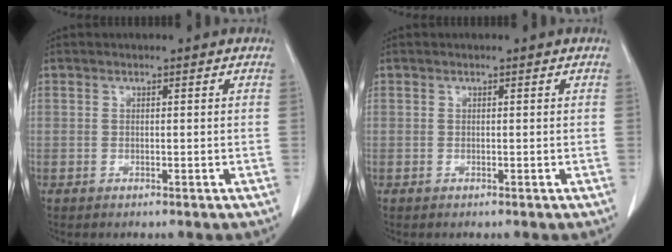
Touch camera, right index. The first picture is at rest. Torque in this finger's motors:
{"motor_torque": [0.00, 0.00, 0.00, 0.00]}